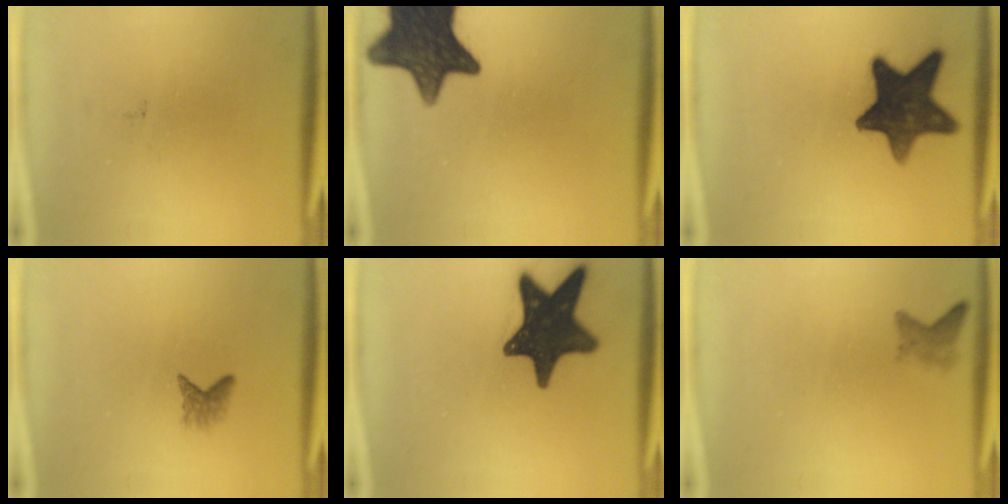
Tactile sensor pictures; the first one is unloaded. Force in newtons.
{"total": 15.4}
{"total": 14.5}
{"total": 1.6}
{"total": 17.5}
{"total": 1.7}